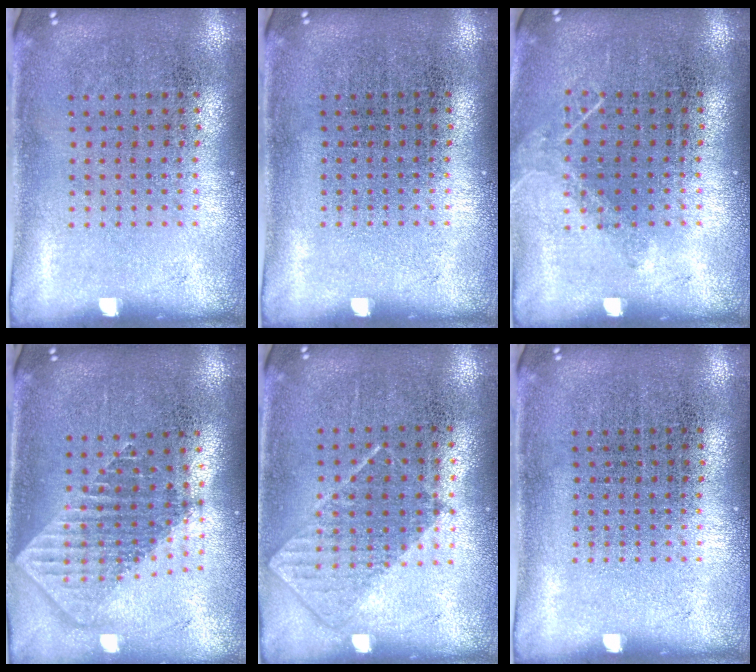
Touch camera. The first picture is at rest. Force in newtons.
{"total": 0.0}
{"total": 1.0, "press": 0.9, "slide": 0.2}
{"total": 1.8, "press": 1.4, "slide": 1.2}
{"total": 0.8, "press": 0.8, "slide": 0.4}
{"total": 0.0}